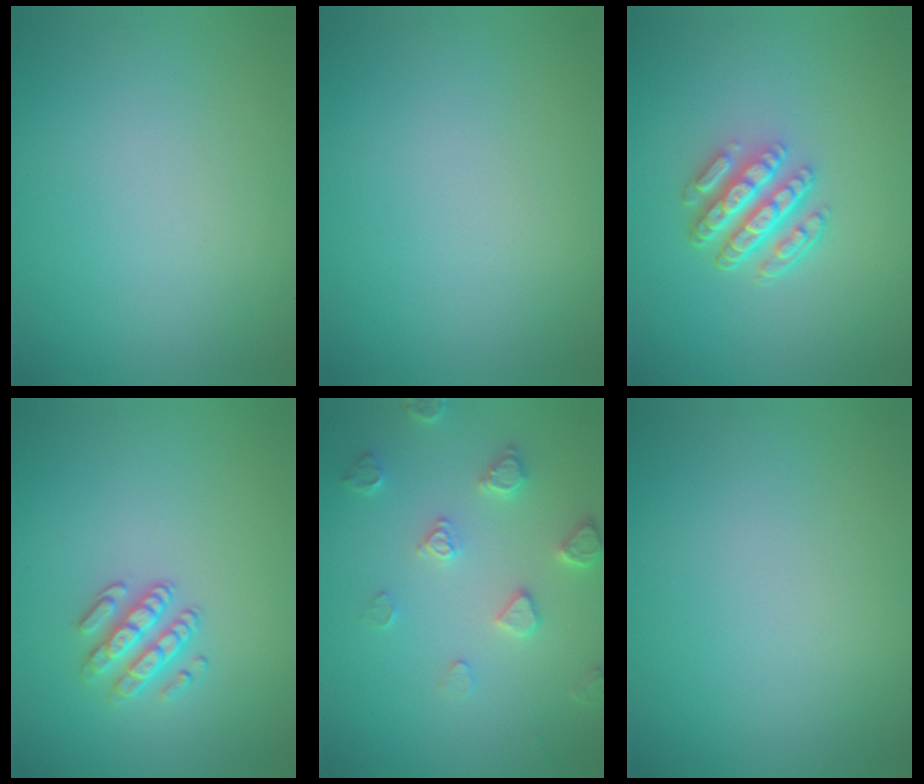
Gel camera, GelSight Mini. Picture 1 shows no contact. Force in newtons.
{"total": 0.0}
{"total": 4.8, "press": 3.5, "slide": 3.3}
{"total": 2.5, "press": 2.3, "slide": 0.9}
{"total": 2.9, "press": 2.8, "slide": 0.7}
{"total": 0.0}